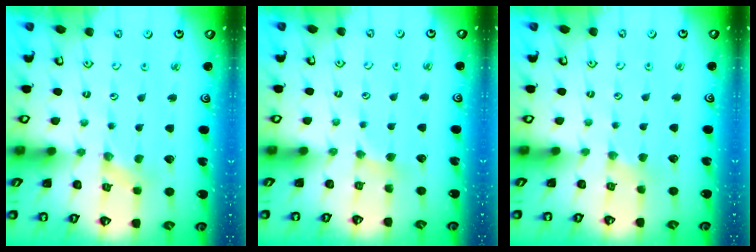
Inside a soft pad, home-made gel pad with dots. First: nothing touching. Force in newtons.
{"total": 1.8, "press": 1.8, "slide": 0.3}
{"total": 1.6, "press": 1.5, "slide": 0.4}